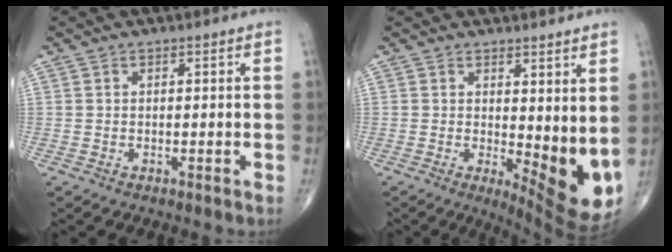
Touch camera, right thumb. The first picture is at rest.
{"total": 9.6, "force": [1.1, 3.8, 8.8], "torque": [-0.107, -0.028, 0.027]}